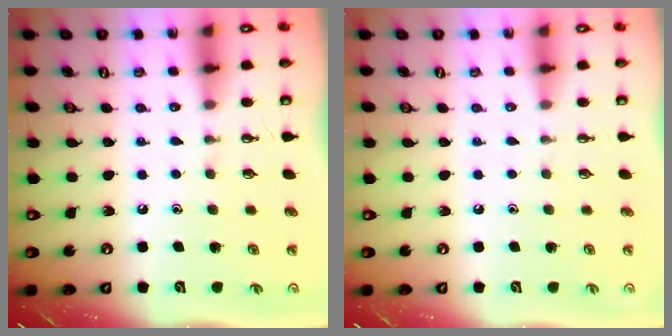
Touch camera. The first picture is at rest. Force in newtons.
{"total": 0.0}